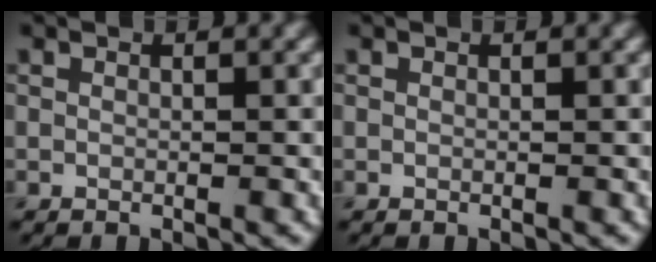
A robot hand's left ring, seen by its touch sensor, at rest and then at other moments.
{"total": 0.0}